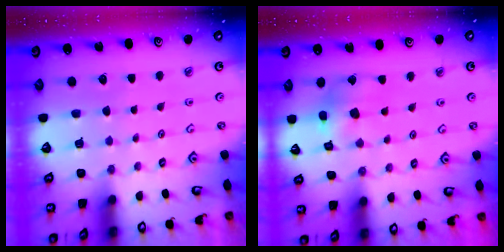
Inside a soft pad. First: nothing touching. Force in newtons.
{"total": 9.9, "press": 9.8, "slide": 1.3}